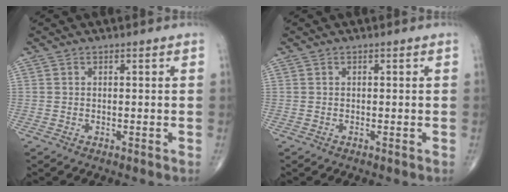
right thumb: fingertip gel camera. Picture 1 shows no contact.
{"total": 0.0}